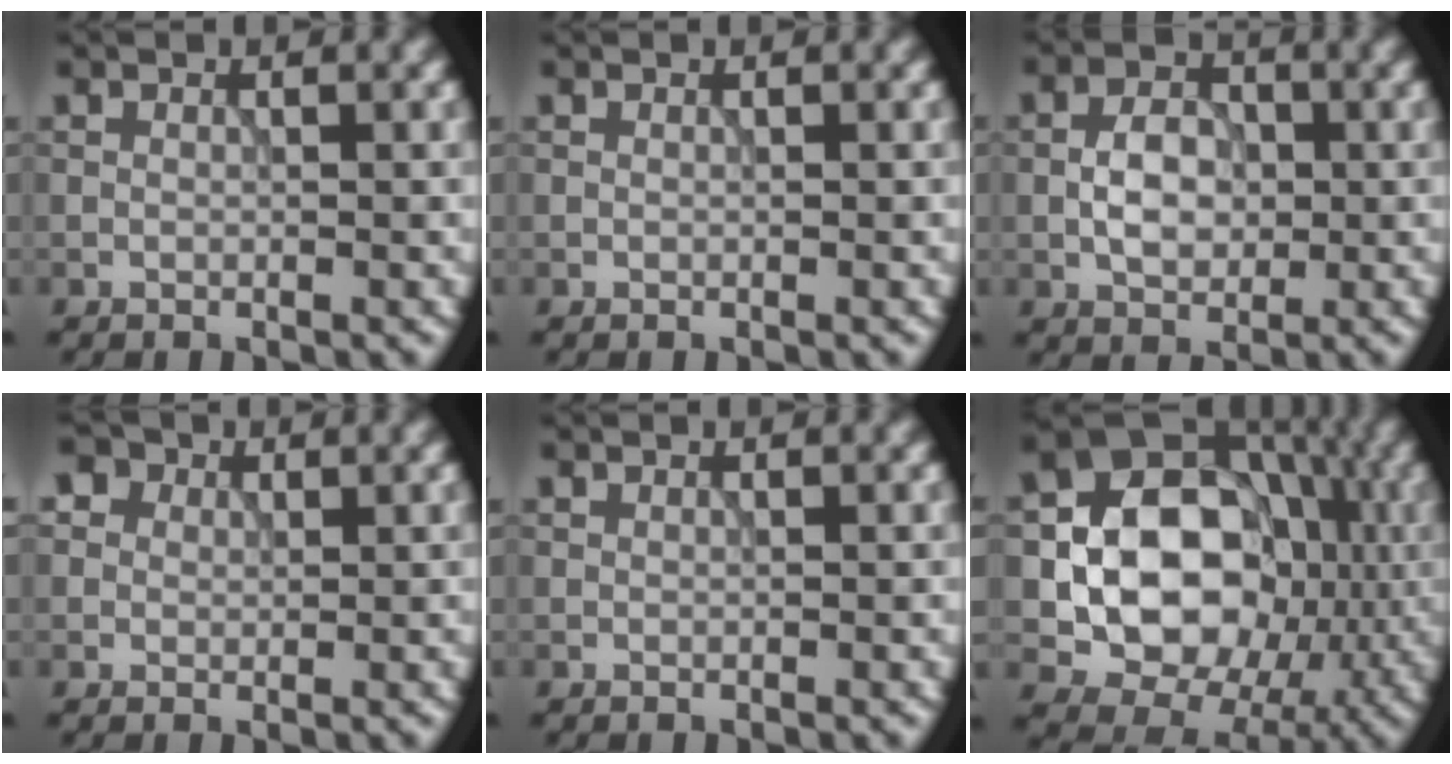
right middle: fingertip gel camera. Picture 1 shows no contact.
{"total": 0.0}
{"total": 3.5, "force": [-0.7, 2.4, 2.5], "torque": [-0.045, 0.004, -0.015]}
{"total": 4.1, "force": [2.4, 2.9, 1.7], "torque": [-0.050, 0.010, 0.034]}
{"total": 0.0}
{"total": 12.9, "force": [-1.1, 10.3, 7.6], "torque": [-0.096, -0.001, -0.035]}